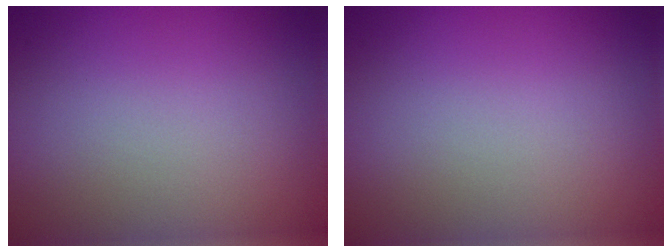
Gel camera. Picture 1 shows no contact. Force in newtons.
{"total": 0.0}